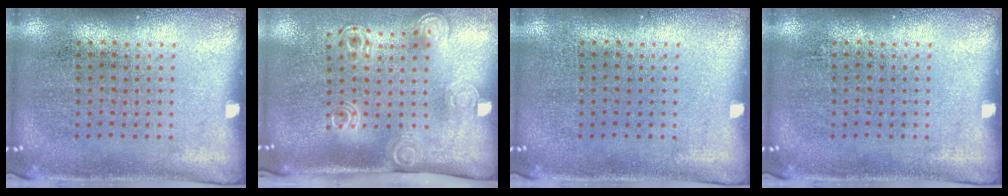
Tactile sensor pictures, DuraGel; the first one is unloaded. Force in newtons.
{"total": 2.1, "press": 1.5, "slide": 1.5}
{"total": 0.0}
{"total": 0.0}